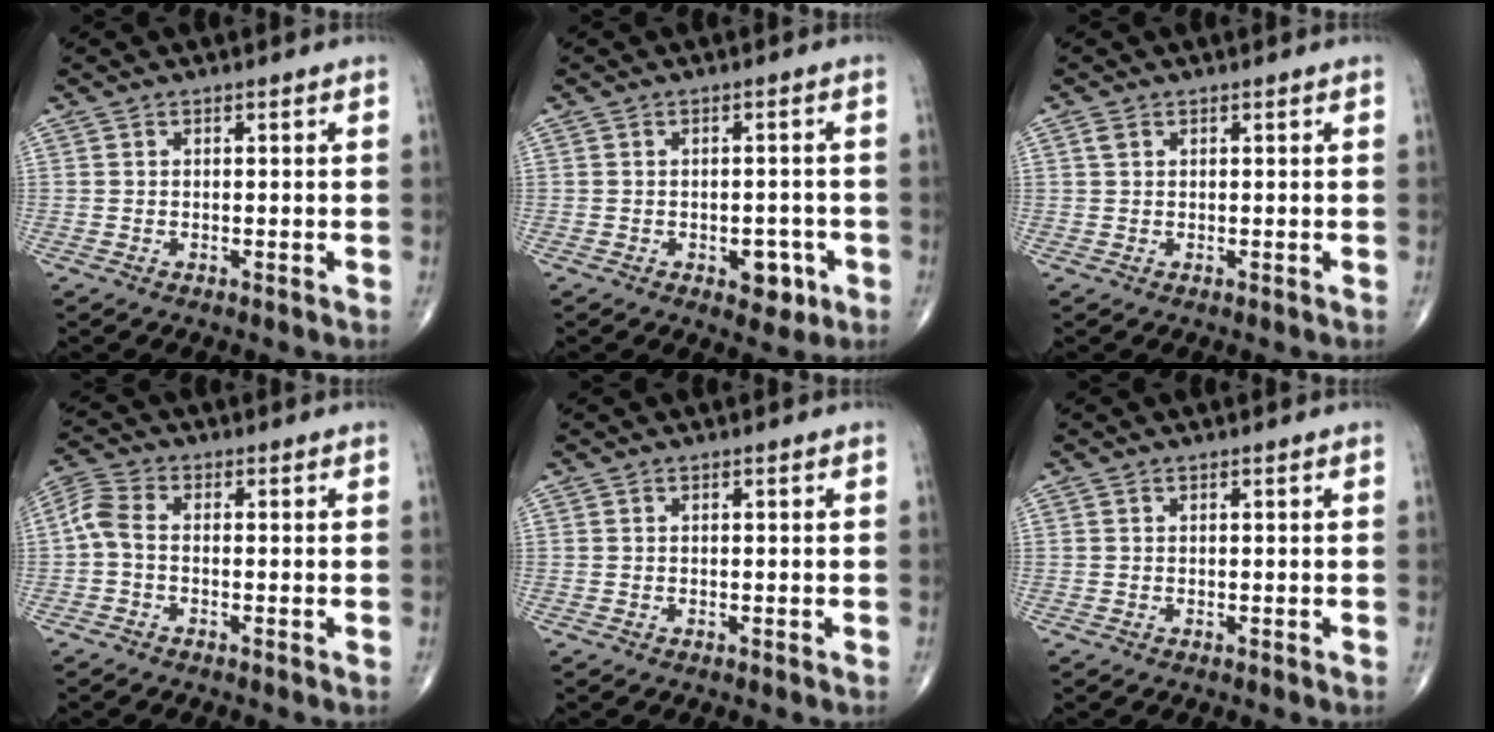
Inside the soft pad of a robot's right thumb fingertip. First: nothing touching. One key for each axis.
{"total": 4.8, "fx": -2.0, "fy": 2.8, "fz": 3.4, "tx": -0.020, "ty": 0.007, "tz": -0.021}
{"total": 1.1, "fx": 0.5, "fy": 0.7, "fz": 0.6, "tx": -0.013, "ty": 0.005, "tz": 0.010}
{"total": 4.7, "fx": -0.8, "fy": 2.6, "fz": 3.8, "tx": -0.091, "ty": 0.015, "tz": -0.028}
{"total": 0.0}
{"total": 0.0}